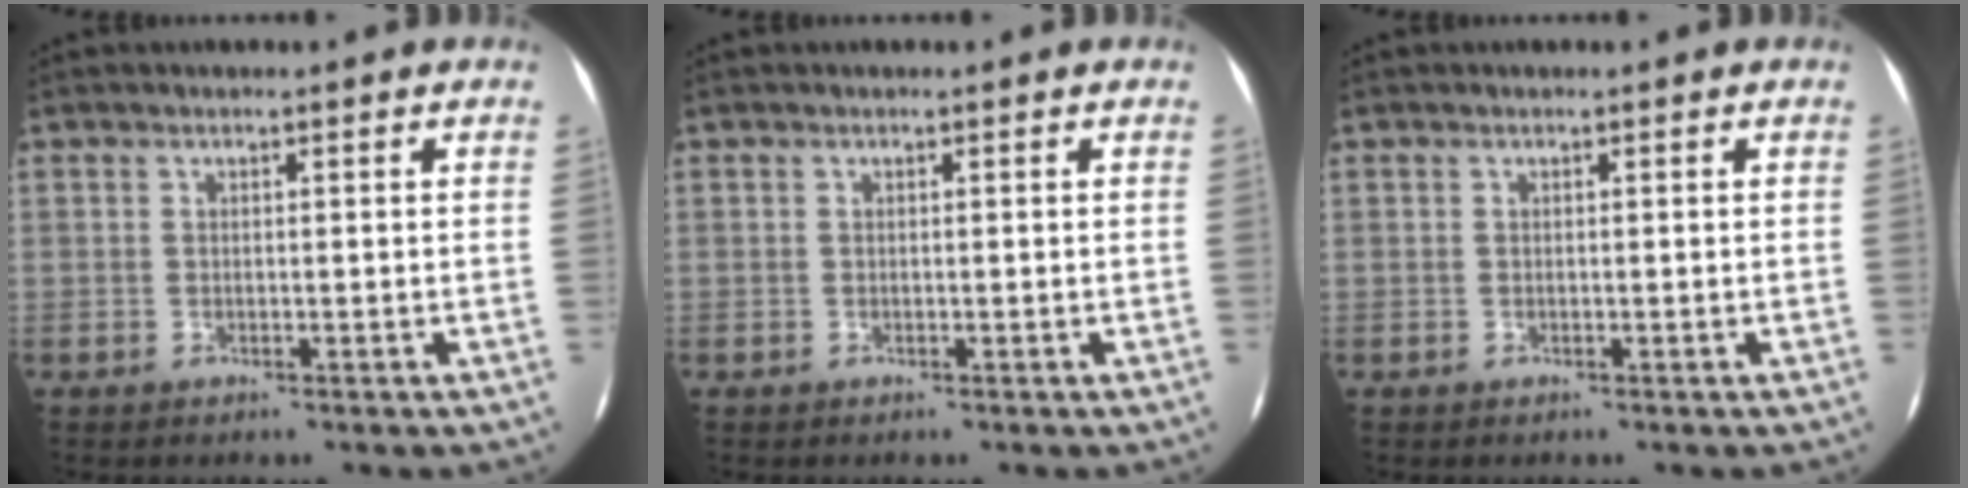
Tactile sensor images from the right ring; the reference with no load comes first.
{"total": 0.0}
{"total": 0.0}